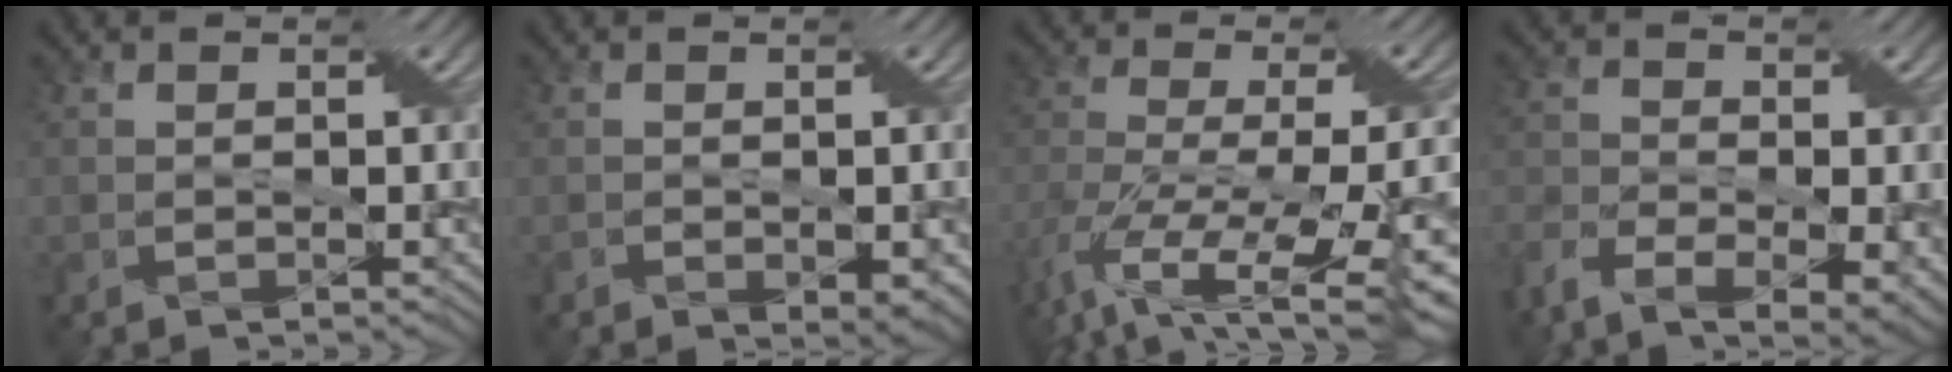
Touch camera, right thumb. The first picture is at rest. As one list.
[{"total": 2.8, "force": [-1.2, 1.5, 2.0], "torque": [-0.033, -0.002, -0.009]}, {"total": 14.2, "force": [-6.2, 5.6, 11.6], "torque": [-0.240, -0.014, -0.088]}, {"total": 9.1, "force": [-5.2, 4.1, 6.2], "torque": [-0.134, -0.030, -0.096]}]